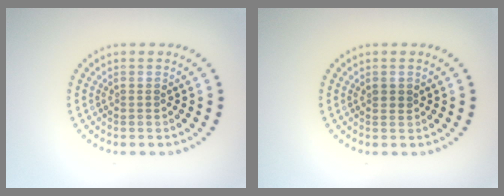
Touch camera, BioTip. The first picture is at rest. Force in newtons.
{"total": 0.9, "press": 0.8, "slide": 0.3}